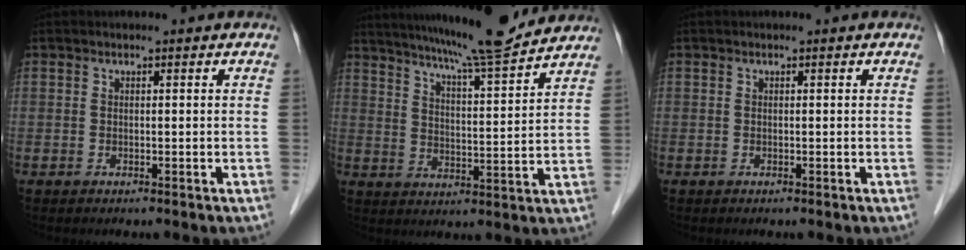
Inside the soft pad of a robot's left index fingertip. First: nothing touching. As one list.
[{"total": 13.8, "force": [12.4, -0.4, 6.0], "torque": [-0.102, 0.002, 0.181]}, {"total": 0.0}]